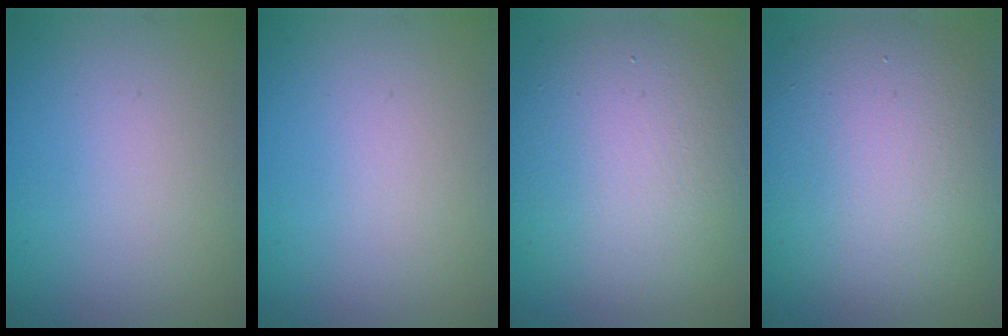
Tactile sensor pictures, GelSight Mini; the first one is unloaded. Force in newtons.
{"total": 0.0}
{"total": 9.3, "press": 9.3, "slide": 1.0}
{"total": 11.0, "press": 11.0, "slide": 0.8}